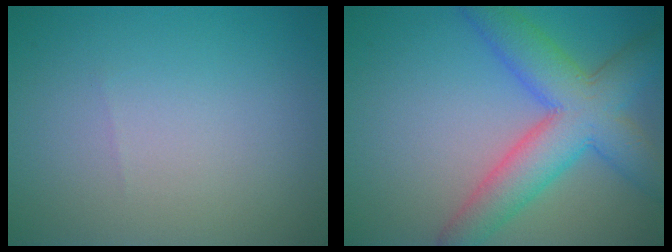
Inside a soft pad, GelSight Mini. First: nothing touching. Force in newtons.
{"total": 7.9, "press": 7.9, "slide": 0.5}